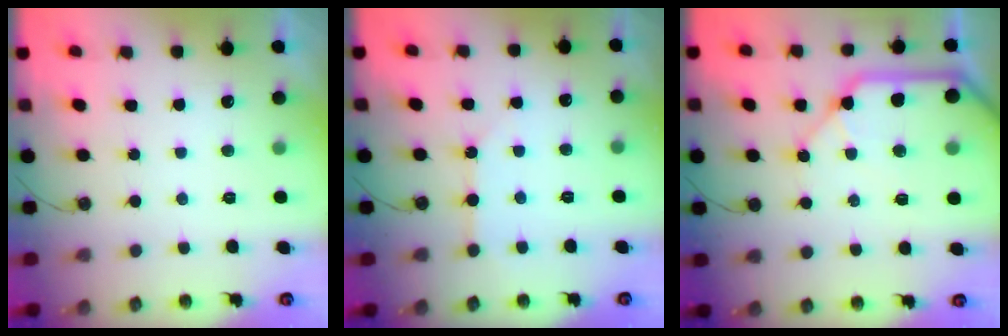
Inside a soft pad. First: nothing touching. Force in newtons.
{"total": 2.7, "press": 2.7, "slide": 0.2}
{"total": 14.5, "press": 14.4, "slide": 2.1}